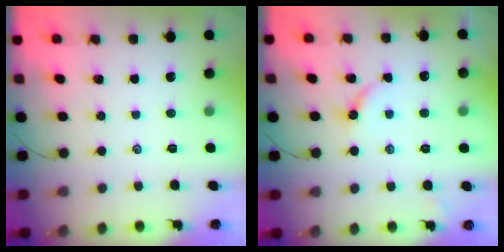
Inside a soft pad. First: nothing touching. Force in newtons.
{"total": 4.7, "press": 4.6, "slide": 0.6}